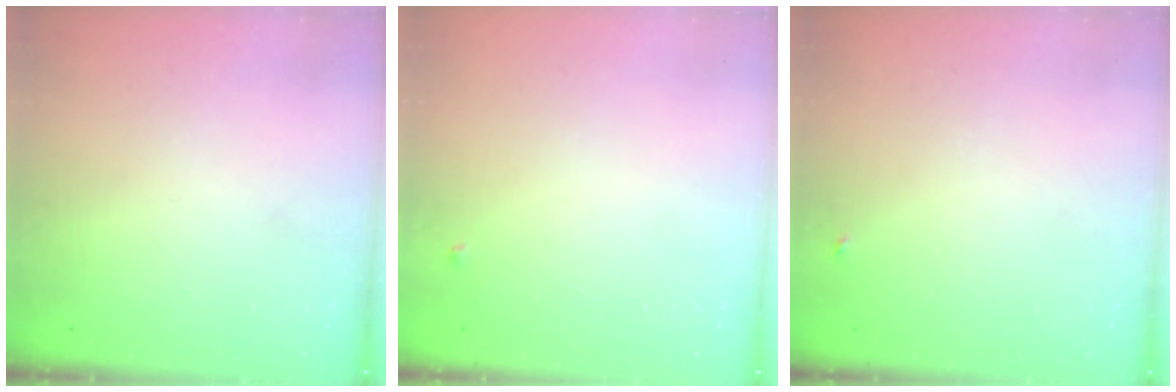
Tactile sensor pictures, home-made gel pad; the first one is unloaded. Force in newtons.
{"total": 3.1, "press": 3.1, "slide": 0.5}
{"total": 3.5, "press": 3.4, "slide": 0.5}